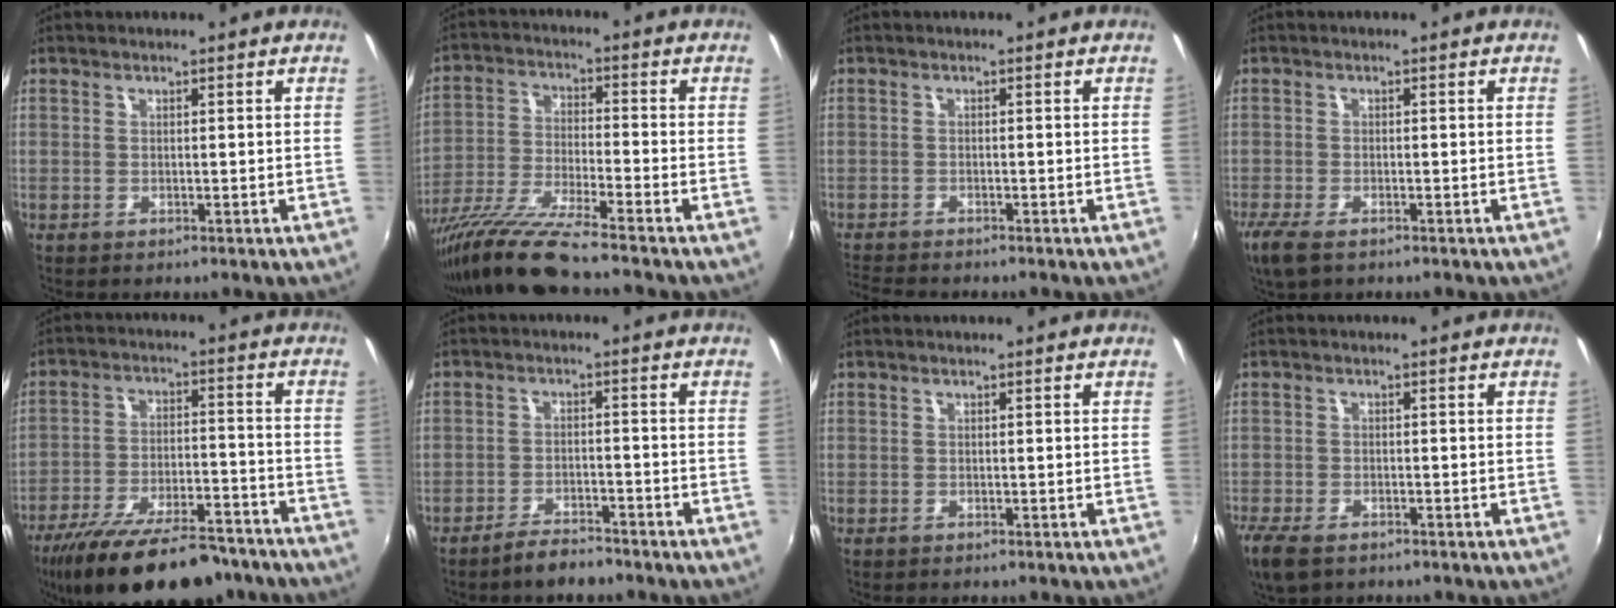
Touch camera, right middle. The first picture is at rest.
{"total": 12.8, "force": [-10.6, -0.8, 7.1], "torque": [-0.142, -0.029, -0.202]}
{"total": 5.0, "force": [-4.6, 0.5, 1.9], "torque": [-0.054, -0.023, -0.084]}
{"total": 5.2, "force": [-3.6, 1.8, 3.3], "torque": [-0.083, -0.021, -0.068]}
{"total": 22.6, "force": [-18.2, 6.9, 11.6], "torque": [-0.217, -0.030, -0.267]}
{"total": 4.7, "force": [-4.1, 1.2, 1.9], "torque": [-0.054, 0.001, -0.069]}
{"total": 0.0}
{"total": 6.3, "force": [-4.5, 2.7, 3.5], "torque": [-0.093, -0.025, -0.086]}